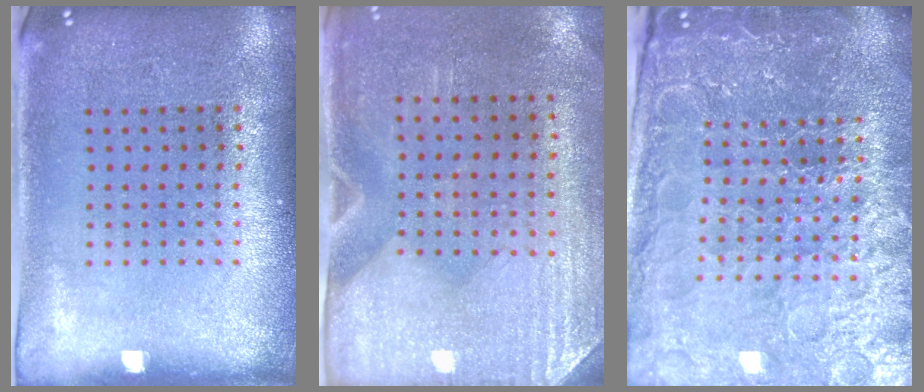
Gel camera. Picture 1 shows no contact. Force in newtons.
{"total": 2.9, "press": 2.5, "slide": 1.4}
{"total": 5.5, "press": 5.0, "slide": 2.3}